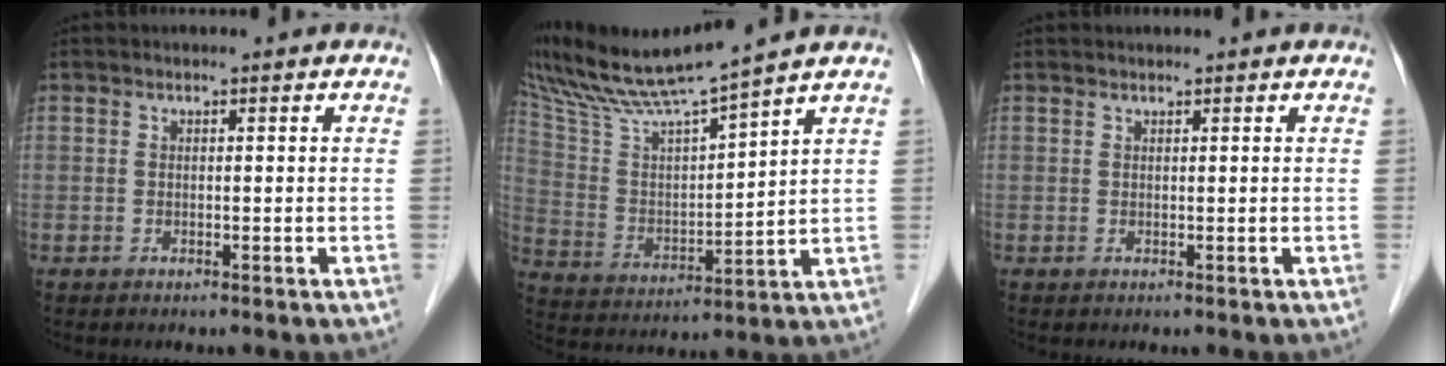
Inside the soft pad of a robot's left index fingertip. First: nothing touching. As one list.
[{"total": 12.1, "force": [11.1, -1.6, 4.5], "torque": [-0.097, 0.003, 0.216]}, {"total": 0.6, "force": [0.6, 0.0, 0.1], "torque": [-0.007, 0.007, 0.015]}]